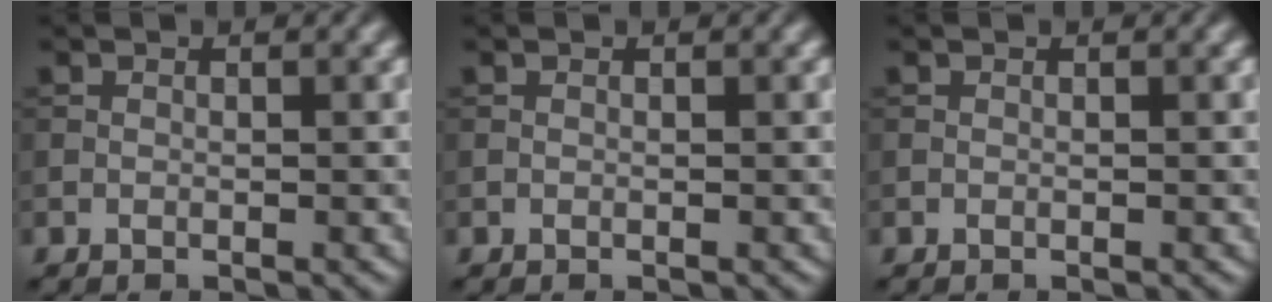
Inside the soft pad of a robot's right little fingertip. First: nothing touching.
{"total": 0.0}
{"total": 0.0}